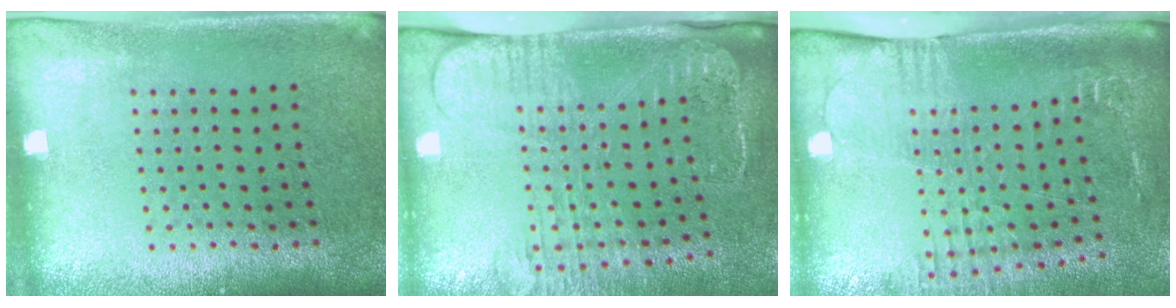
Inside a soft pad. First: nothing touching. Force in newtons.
{"total": 2.8, "press": 2.1, "slide": 1.8}
{"total": 2.5, "press": 2.1, "slide": 1.3}